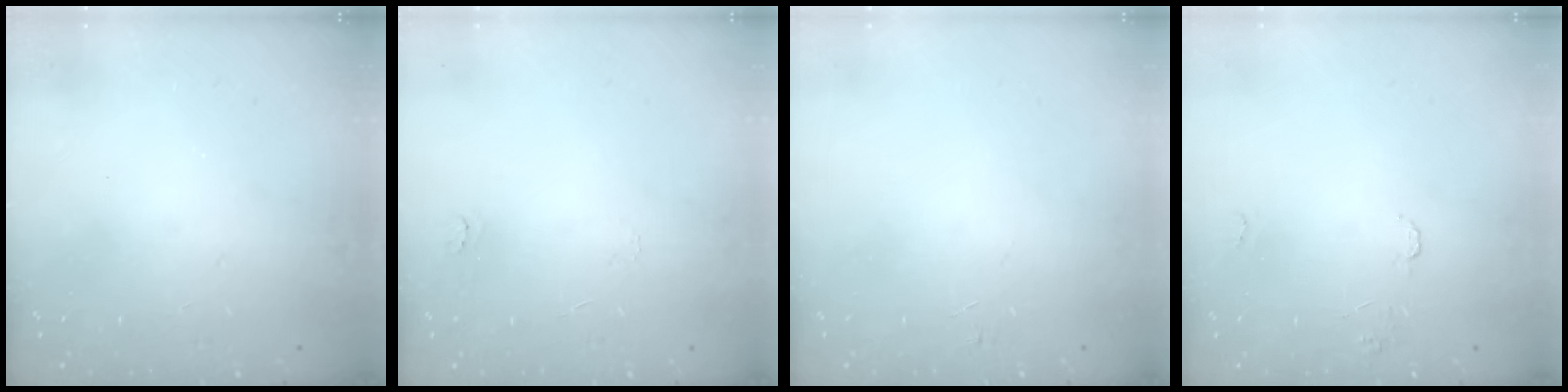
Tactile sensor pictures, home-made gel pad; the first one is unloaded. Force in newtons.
{"total": 3.8, "press": 3.8, "slide": 0.4}
{"total": 3.3, "press": 3.3, "slide": 0.3}
{"total": 6.4, "press": 6.4, "slide": 0.6}